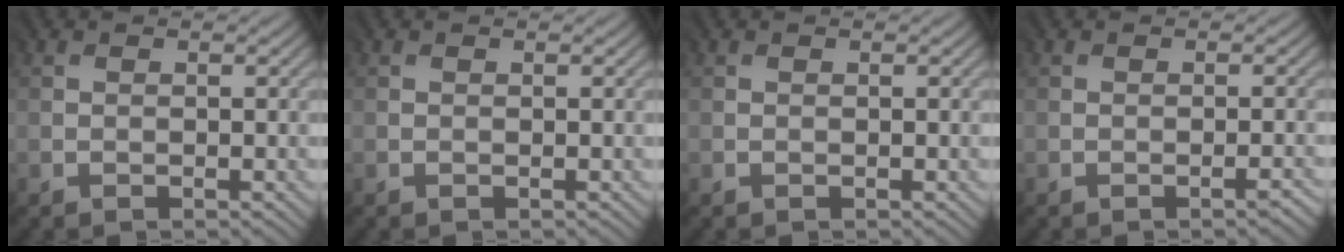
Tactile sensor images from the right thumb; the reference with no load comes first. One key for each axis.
{"total": 0.0}
{"total": 0.0}
{"total": 1.3, "fx": -1.0, "fy": -0.1, "fz": 0.9, "tx": -0.013, "ty": -0.002, "tz": -0.015}